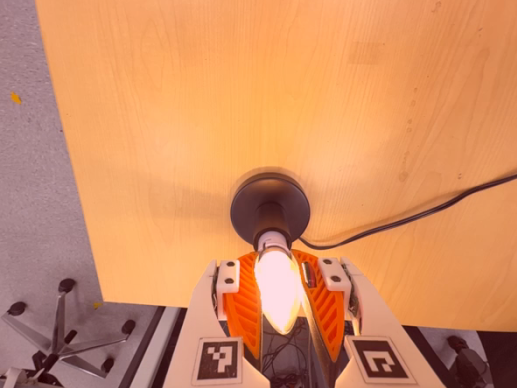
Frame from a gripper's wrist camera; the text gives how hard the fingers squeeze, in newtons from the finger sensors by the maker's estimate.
{"total": 21.2, "left": 18.0, "right": 24.4}